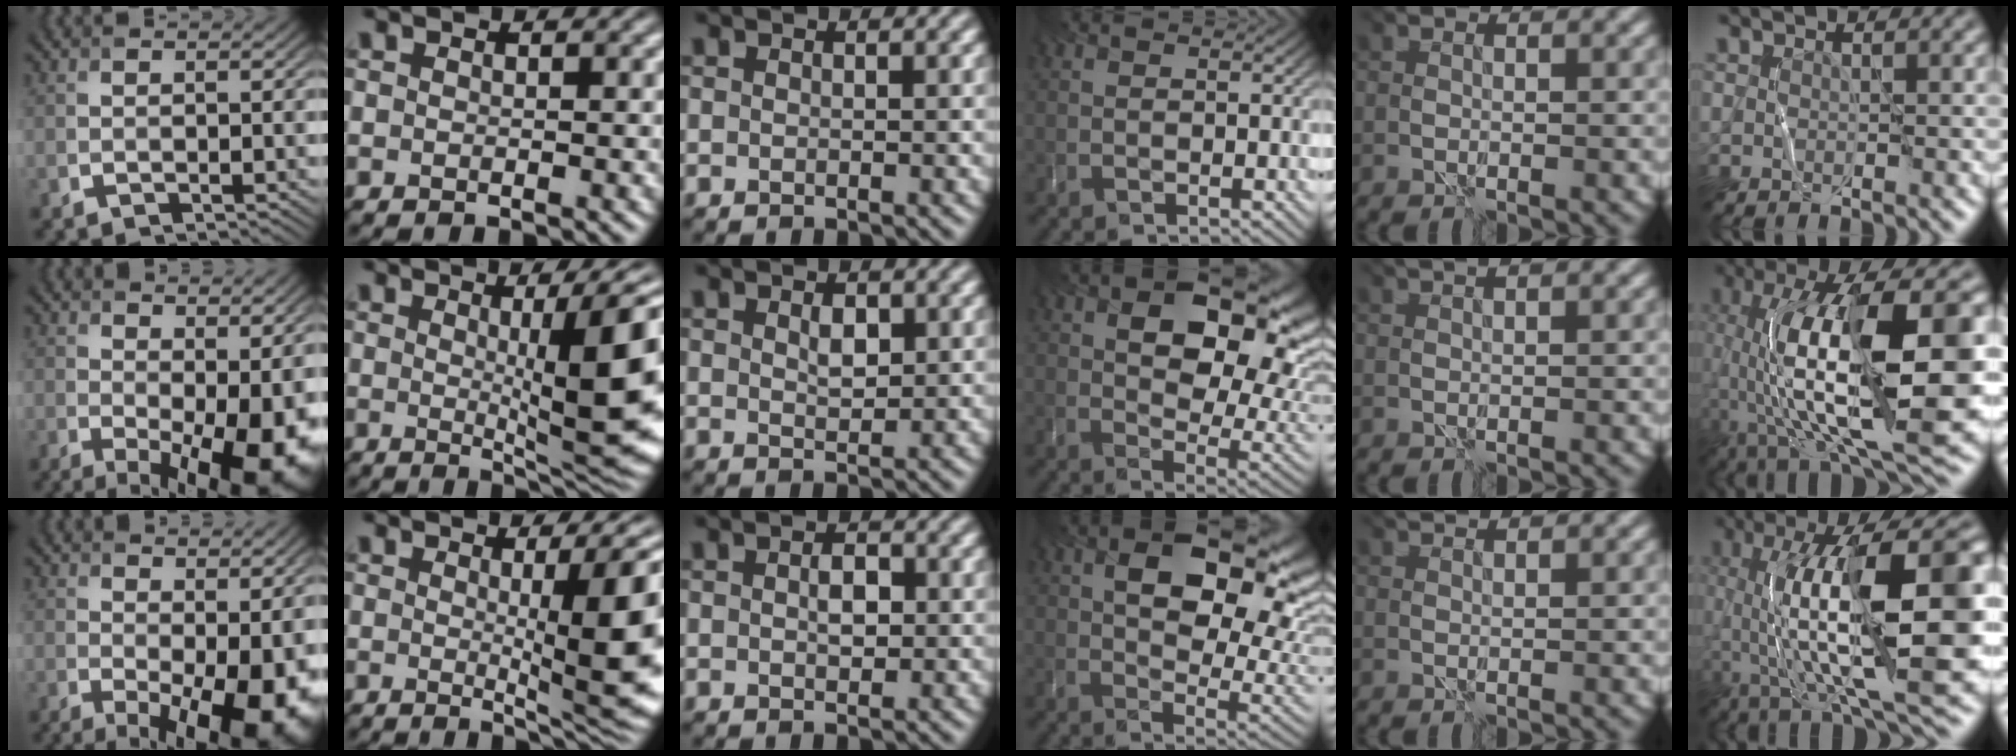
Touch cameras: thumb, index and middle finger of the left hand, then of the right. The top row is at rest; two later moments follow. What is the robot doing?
{"motion": "wrap", "object": "string"}